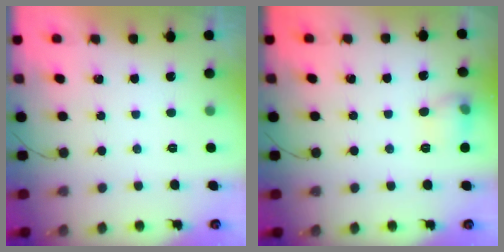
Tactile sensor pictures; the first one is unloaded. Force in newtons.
{"total": 6.8, "press": 6.7, "slide": 1.0}